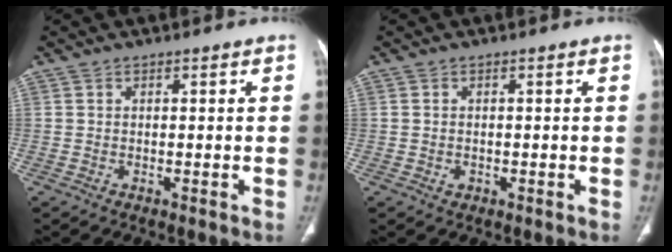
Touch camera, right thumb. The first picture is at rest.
{"total": 1.1, "force": [-0.2, 0.9, 0.5], "torque": [-0.008, 0.002, -0.001]}